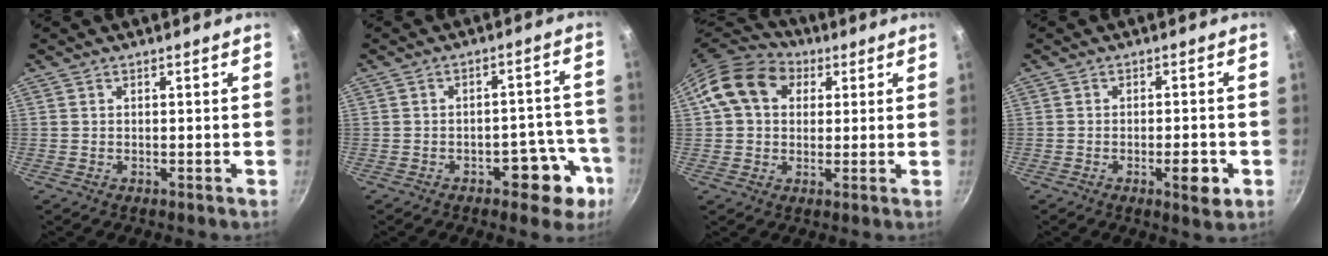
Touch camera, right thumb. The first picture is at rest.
{"total": 8.8, "force": [-4.2, 5.1, 5.8], "torque": [-0.024, 0.047, -0.044]}
{"total": 13.1, "force": [3.9, 10.2, 7.4], "torque": [-0.111, 0.019, 0.050]}
{"total": 5.3, "force": [-1.9, 1.8, 4.6], "torque": [-0.054, 0.008, -0.023]}